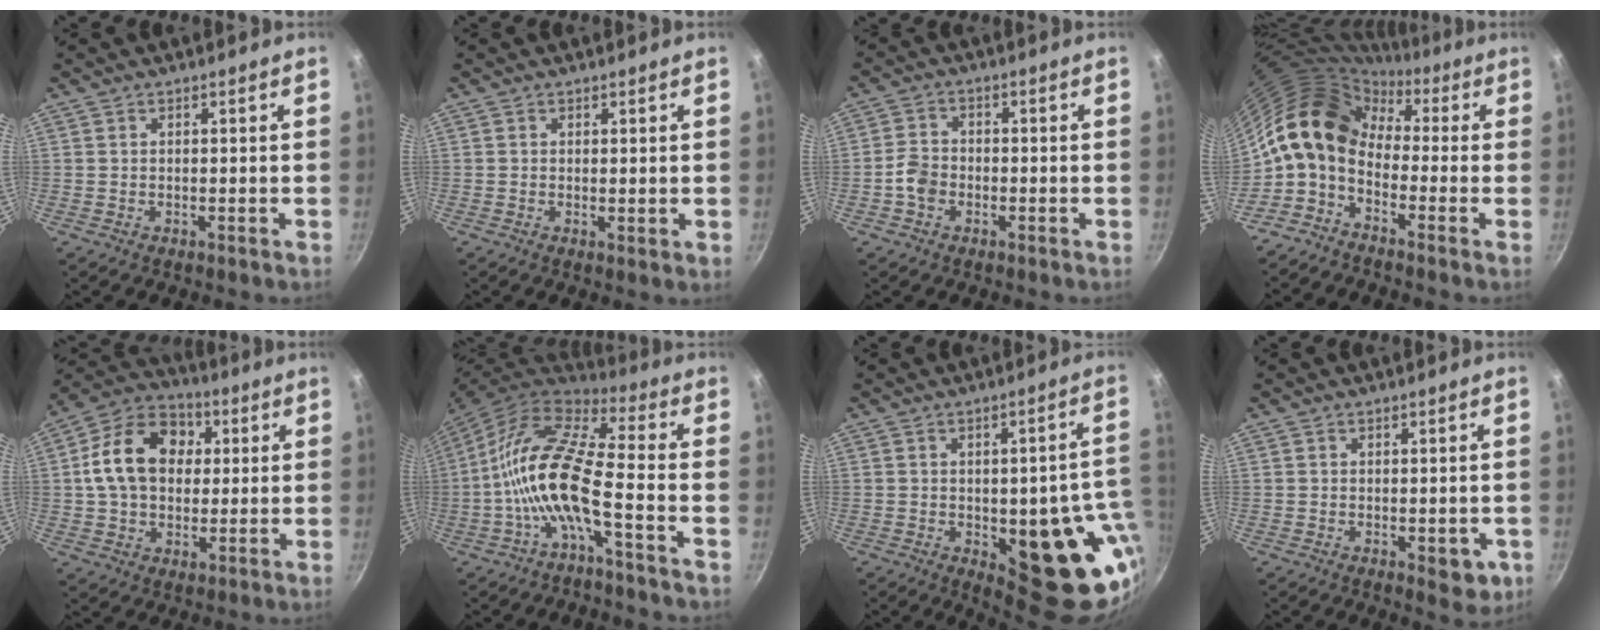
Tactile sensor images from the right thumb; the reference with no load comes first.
{"total": 1.0, "force": [0.4, 0.3, 0.8], "torque": [-0.012, -0.009, 0.003]}
{"total": 4.1, "force": [-1.6, 3.1, 2.1], "torque": [-0.035, 0.021, -0.037]}
{"total": 12.6, "force": [-0.1, 8.8, 9.0], "torque": [-0.148, 0.036, -0.026]}
{"total": 16.5, "force": [2.8, 12.3, 10.6], "torque": [-0.158, 0.020, 0.035]}
{"total": 14.7, "force": [-4.1, 4.1, 13.5], "torque": [-0.267, 0.045, -0.094]}
{"total": 20.0, "force": [-3.6, 8.8, 17.7], "torque": [-0.141, -0.003, -0.034]}
{"total": 5.1, "force": [-1.4, 2.7, 4.1], "torque": [-0.033, 0.001, -0.013]}